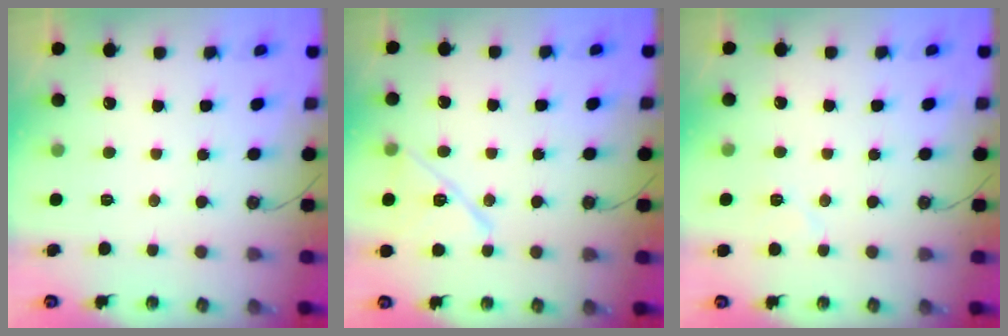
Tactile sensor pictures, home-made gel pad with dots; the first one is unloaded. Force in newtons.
{"total": 13.3, "press": 12.7, "slide": 4.1}
{"total": 5.5, "press": 5.3, "slide": 1.5}